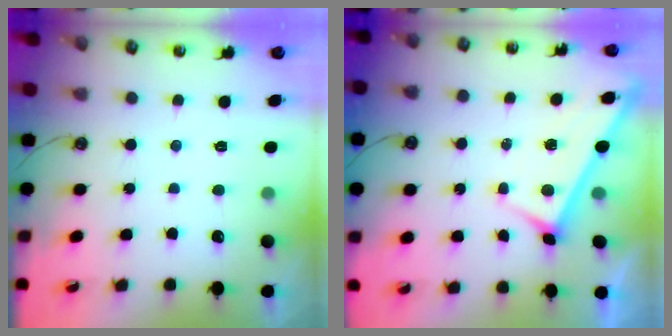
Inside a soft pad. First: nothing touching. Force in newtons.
{"total": 3.3, "press": 3.2, "slide": 0.3}